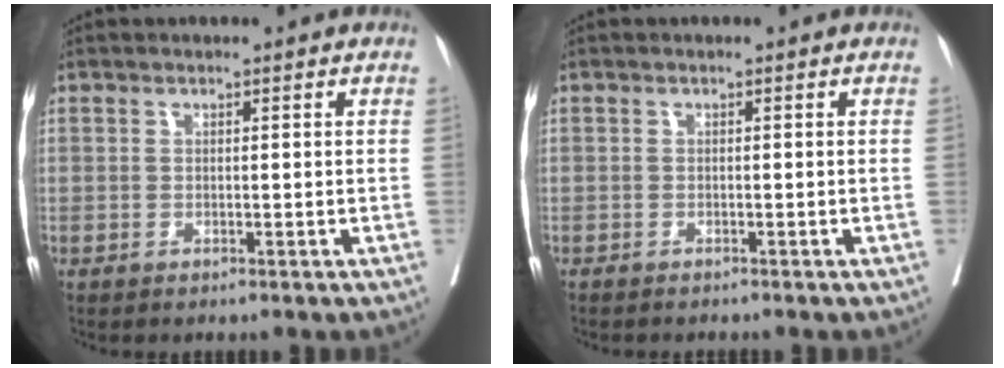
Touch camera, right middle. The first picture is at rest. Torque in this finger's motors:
{"motor_torque": [-0.23, 0.15, -0.02, 0.01]}